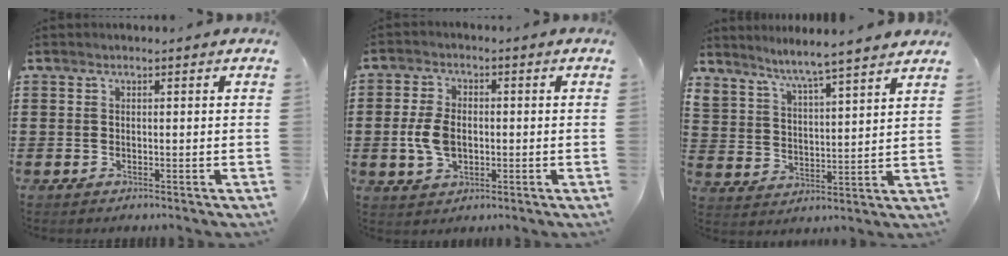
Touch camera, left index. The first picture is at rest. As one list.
[{"total": 5.7, "force": [-0.6, 3.5, 4.4], "torque": [-0.112, -0.002, -0.017]}, {"total": 5.1, "force": [4.9, -0.9, 0.9], "torque": [-0.040, -0.038, 0.081]}]